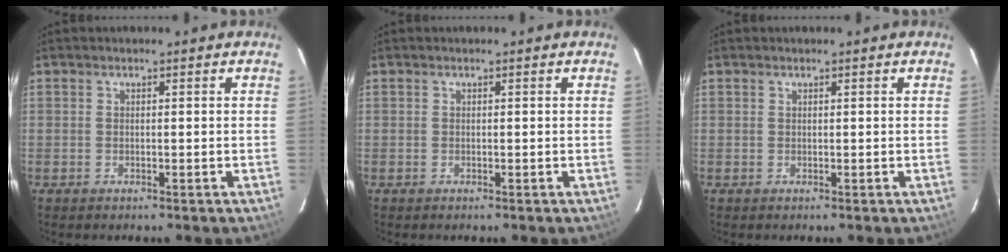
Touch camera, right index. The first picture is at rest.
{"total": 0.0}
{"total": 0.0}